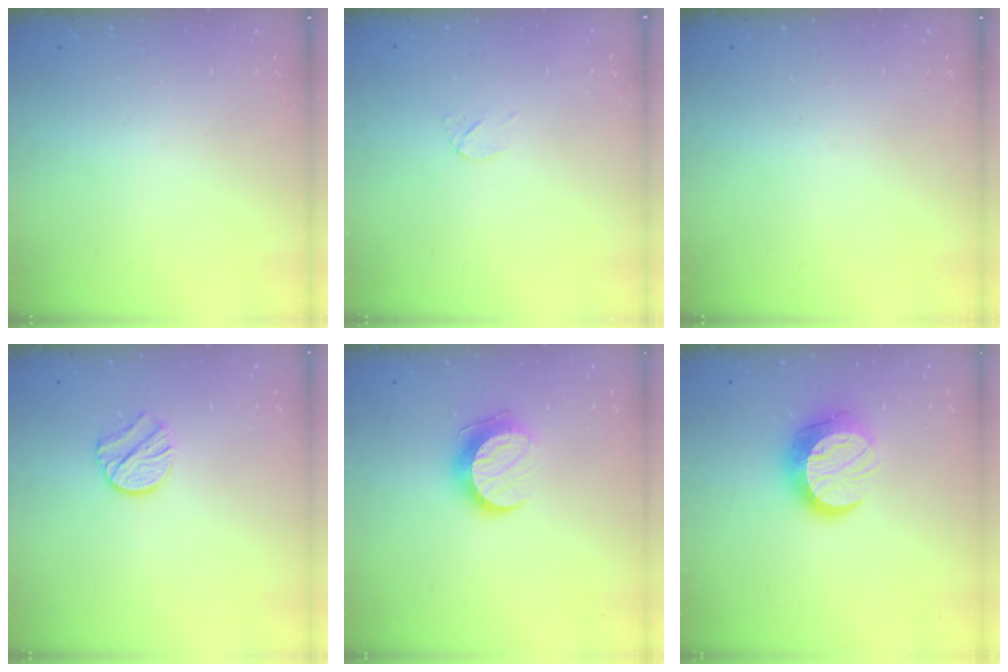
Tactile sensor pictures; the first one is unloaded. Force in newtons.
{"total": 4.0, "press": 3.9, "slide": 0.7}
{"total": 0.0}
{"total": 8.5, "press": 8.4, "slide": 0.6}
{"total": 10.0, "press": 9.9, "slide": 1.2}
{"total": 12.9, "press": 12.8, "slide": 1.1}